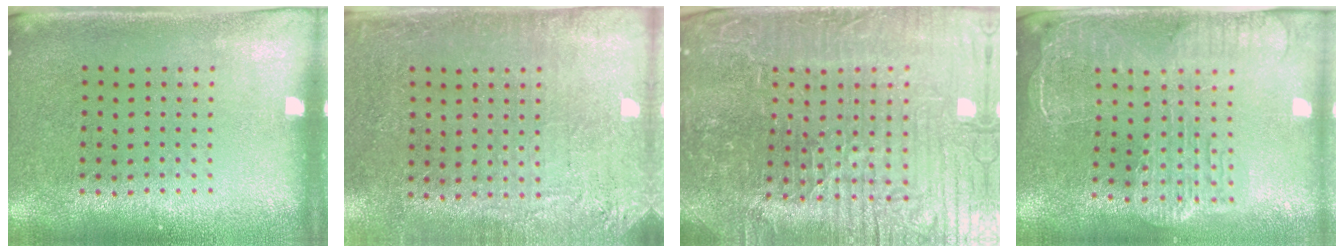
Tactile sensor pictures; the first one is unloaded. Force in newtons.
{"total": 2.8, "press": 2.6, "slide": 1.1}
{"total": 7.3, "press": 6.6, "slide": 3.1}
{"total": 2.5, "press": 2.2, "slide": 1.3}